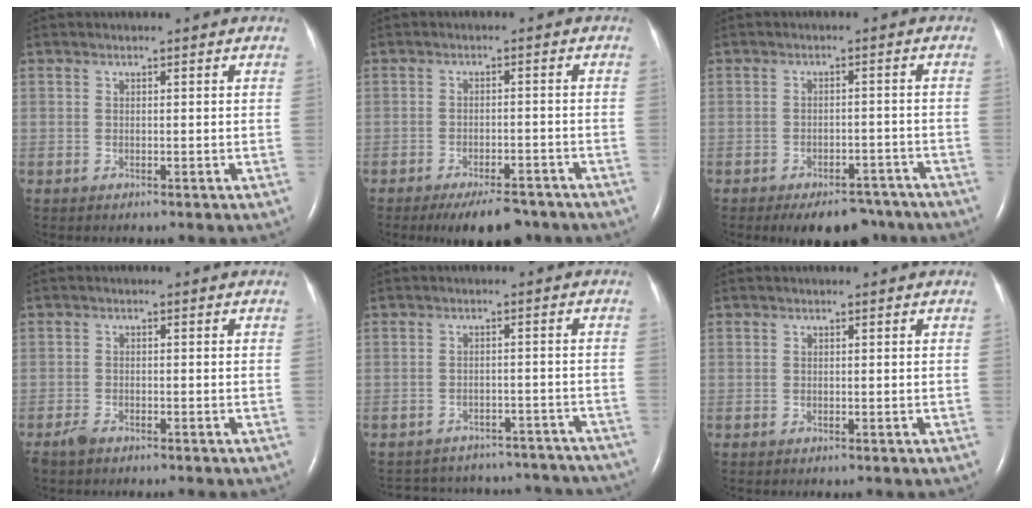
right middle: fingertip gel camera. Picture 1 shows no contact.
{"total": 8.1, "force": [-6.6, 2.7, 3.9], "torque": [-0.053, -0.004, -0.098]}
{"total": 9.7, "force": [-7.8, 4.4, 3.7], "torque": [-0.036, 0.008, -0.101]}
{"total": 2.0, "force": [-1.7, 0.6, 0.9], "torque": [-0.028, -0.004, -0.030]}
{"total": 20.1, "force": [-18.5, 6.4, 4.7], "torque": [-0.088, 0.008, -0.216]}
{"total": 0.0}